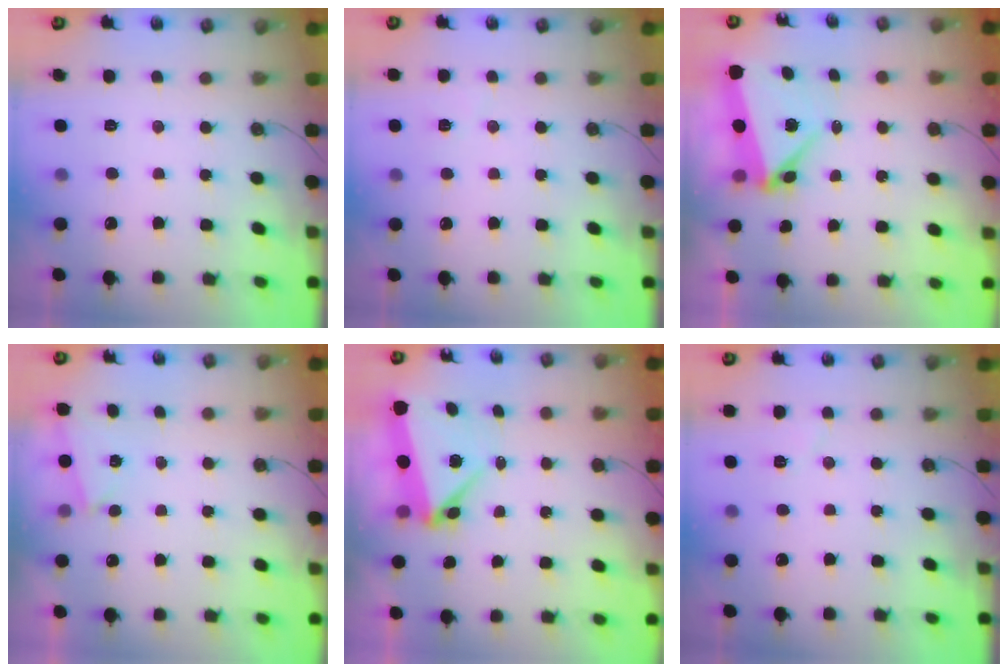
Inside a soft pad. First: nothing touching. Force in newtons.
{"total": 3.7, "press": 3.4, "slide": 1.4}
{"total": 5.4, "press": 4.9, "slide": 2.1}
{"total": 1.6, "press": 0.8, "slide": 1.4}
{"total": 5.7, "press": 5.4, "slide": 2.0}
{"total": 4.6, "press": 3.8, "slide": 2.6}